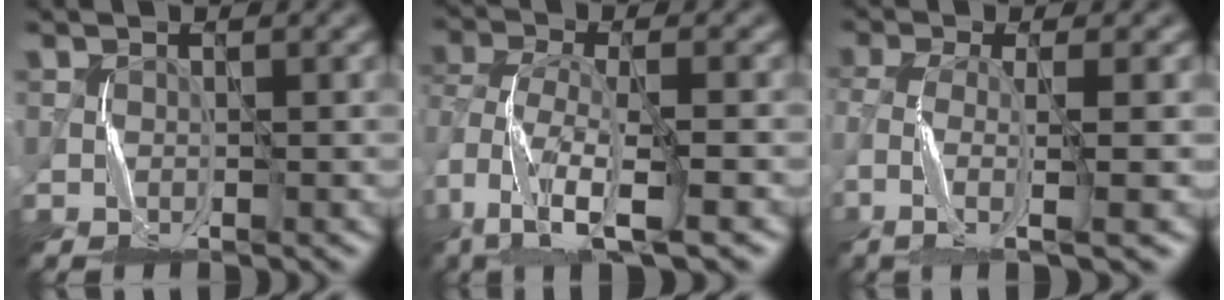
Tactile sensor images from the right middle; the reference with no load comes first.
{"total": 7.9, "force": [-5.2, 2.3, 5.5], "torque": [-0.118, -0.011, -0.105]}
{"total": 5.0, "force": [-2.6, 0.8, 4.2], "torque": [-0.082, -0.010, -0.061]}